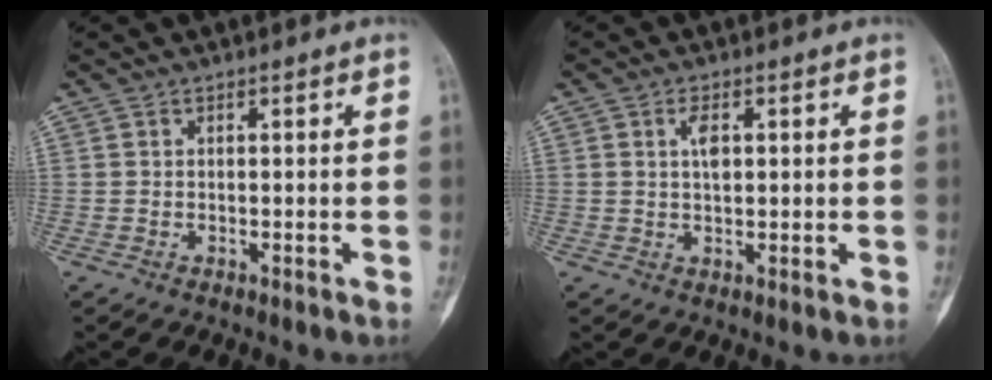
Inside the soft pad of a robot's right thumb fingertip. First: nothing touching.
{"total": 3.3, "force": [0.9, 1.8, 2.6], "torque": [-0.039, -0.001, 0.014]}